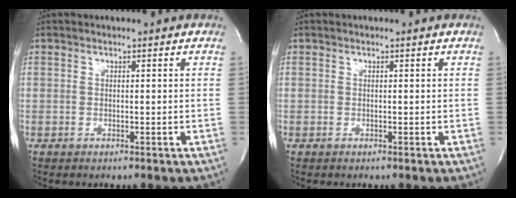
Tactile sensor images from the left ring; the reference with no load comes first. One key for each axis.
{"total": 0.0}